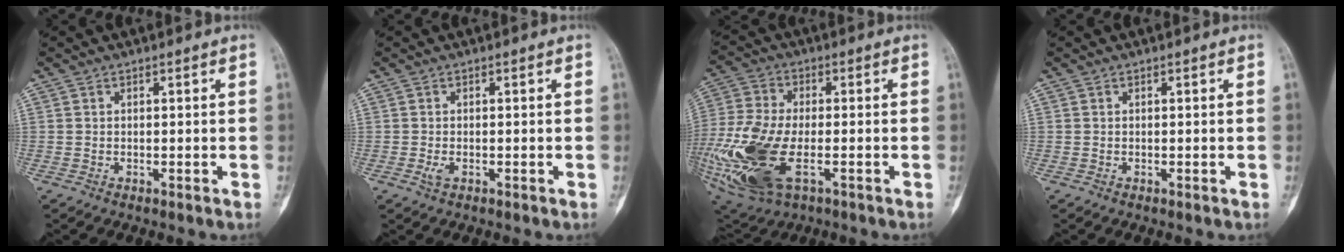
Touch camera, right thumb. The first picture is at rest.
{"total": 1.3, "force": [-0.4, 0.7, 1.0], "torque": [-0.026, -0.003, -0.008]}
{"total": 21.4, "force": [-6.0, 10.7, 17.6], "torque": [-0.434, -0.019, -0.100]}
{"total": 0.0}